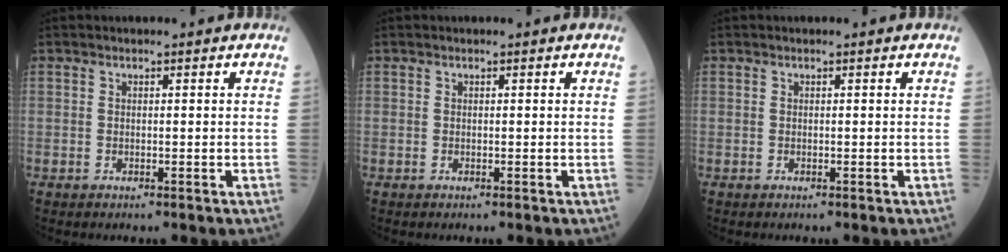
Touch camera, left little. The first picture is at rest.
{"total": 0.0}
{"total": 0.0}